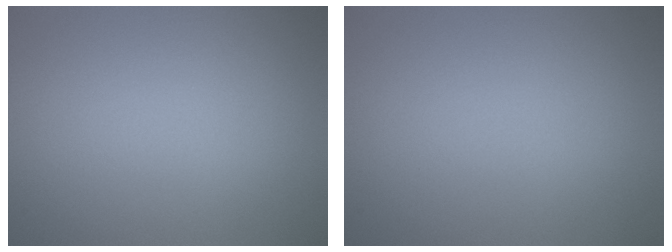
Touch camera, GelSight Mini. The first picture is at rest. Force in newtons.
{"total": 0.0}